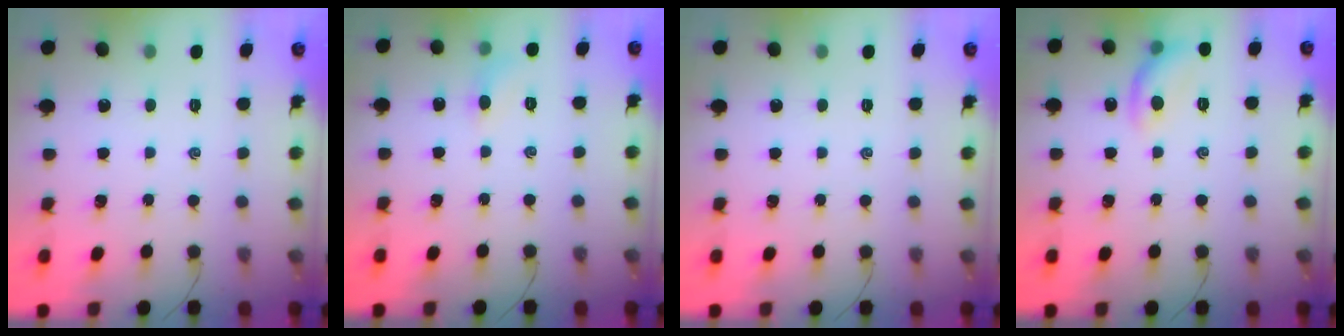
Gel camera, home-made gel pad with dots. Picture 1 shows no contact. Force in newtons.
{"total": 5.7, "press": 5.4, "slide": 1.8}
{"total": 0.0}
{"total": 9.8, "press": 9.8, "slide": 0.2}